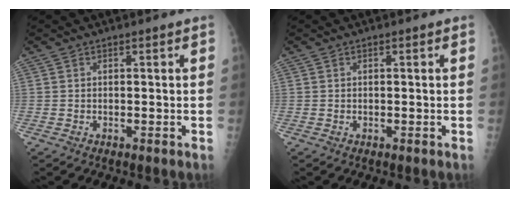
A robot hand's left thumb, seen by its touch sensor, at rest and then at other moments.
{"total": 0.0}